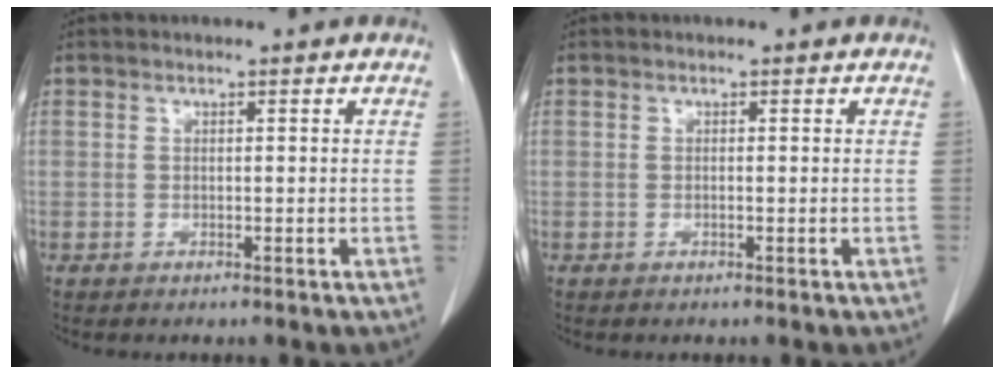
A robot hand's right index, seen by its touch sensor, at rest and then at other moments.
{"total": 0.0}